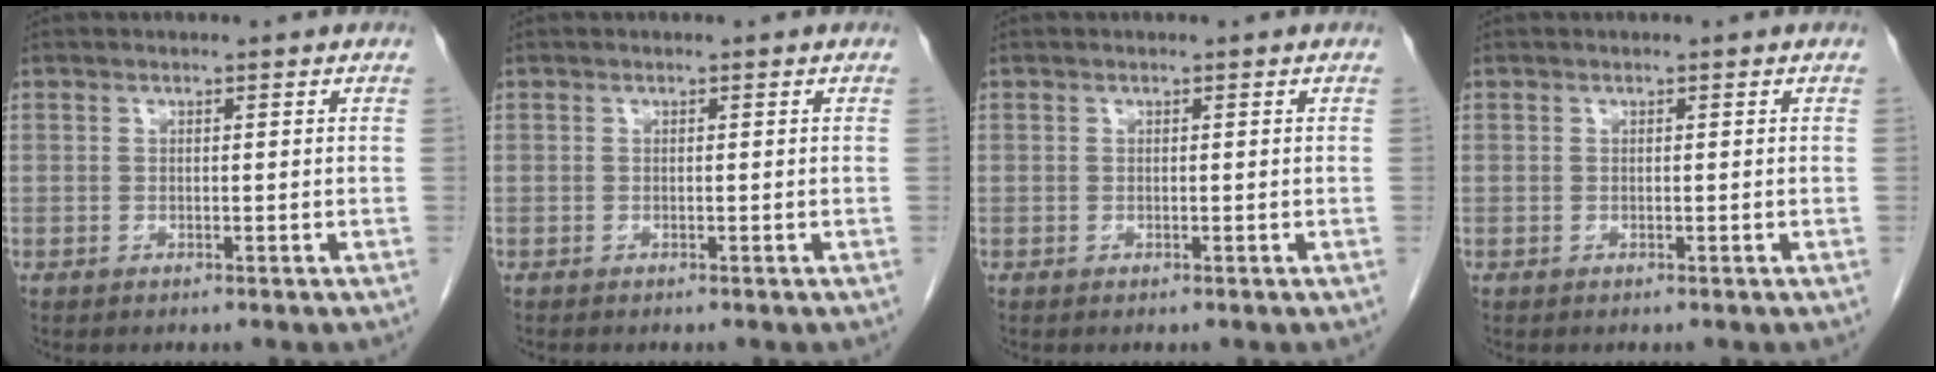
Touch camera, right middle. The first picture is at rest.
{"total": 0.0}
{"total": 0.0}
{"total": 0.0}